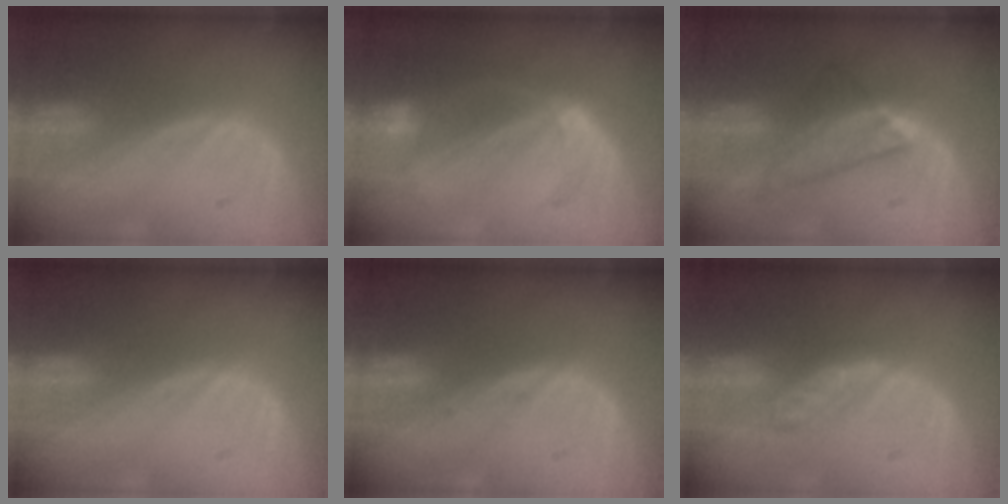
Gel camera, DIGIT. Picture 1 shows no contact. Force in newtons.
{"total": 6.1, "press": 5.5, "slide": 2.8}
{"total": 6.3, "press": 6.2, "slide": 1.4}
{"total": 0.0}
{"total": 0.6, "press": 0.3, "slide": 0.5}
{"total": 4.7, "press": 4.5, "slide": 1.3}